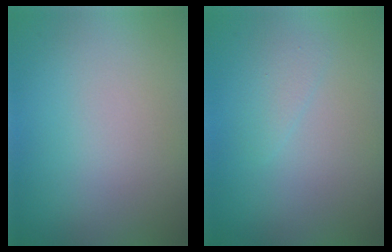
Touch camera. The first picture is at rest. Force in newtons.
{"total": 1.1, "press": 1.1, "slide": 0.1}